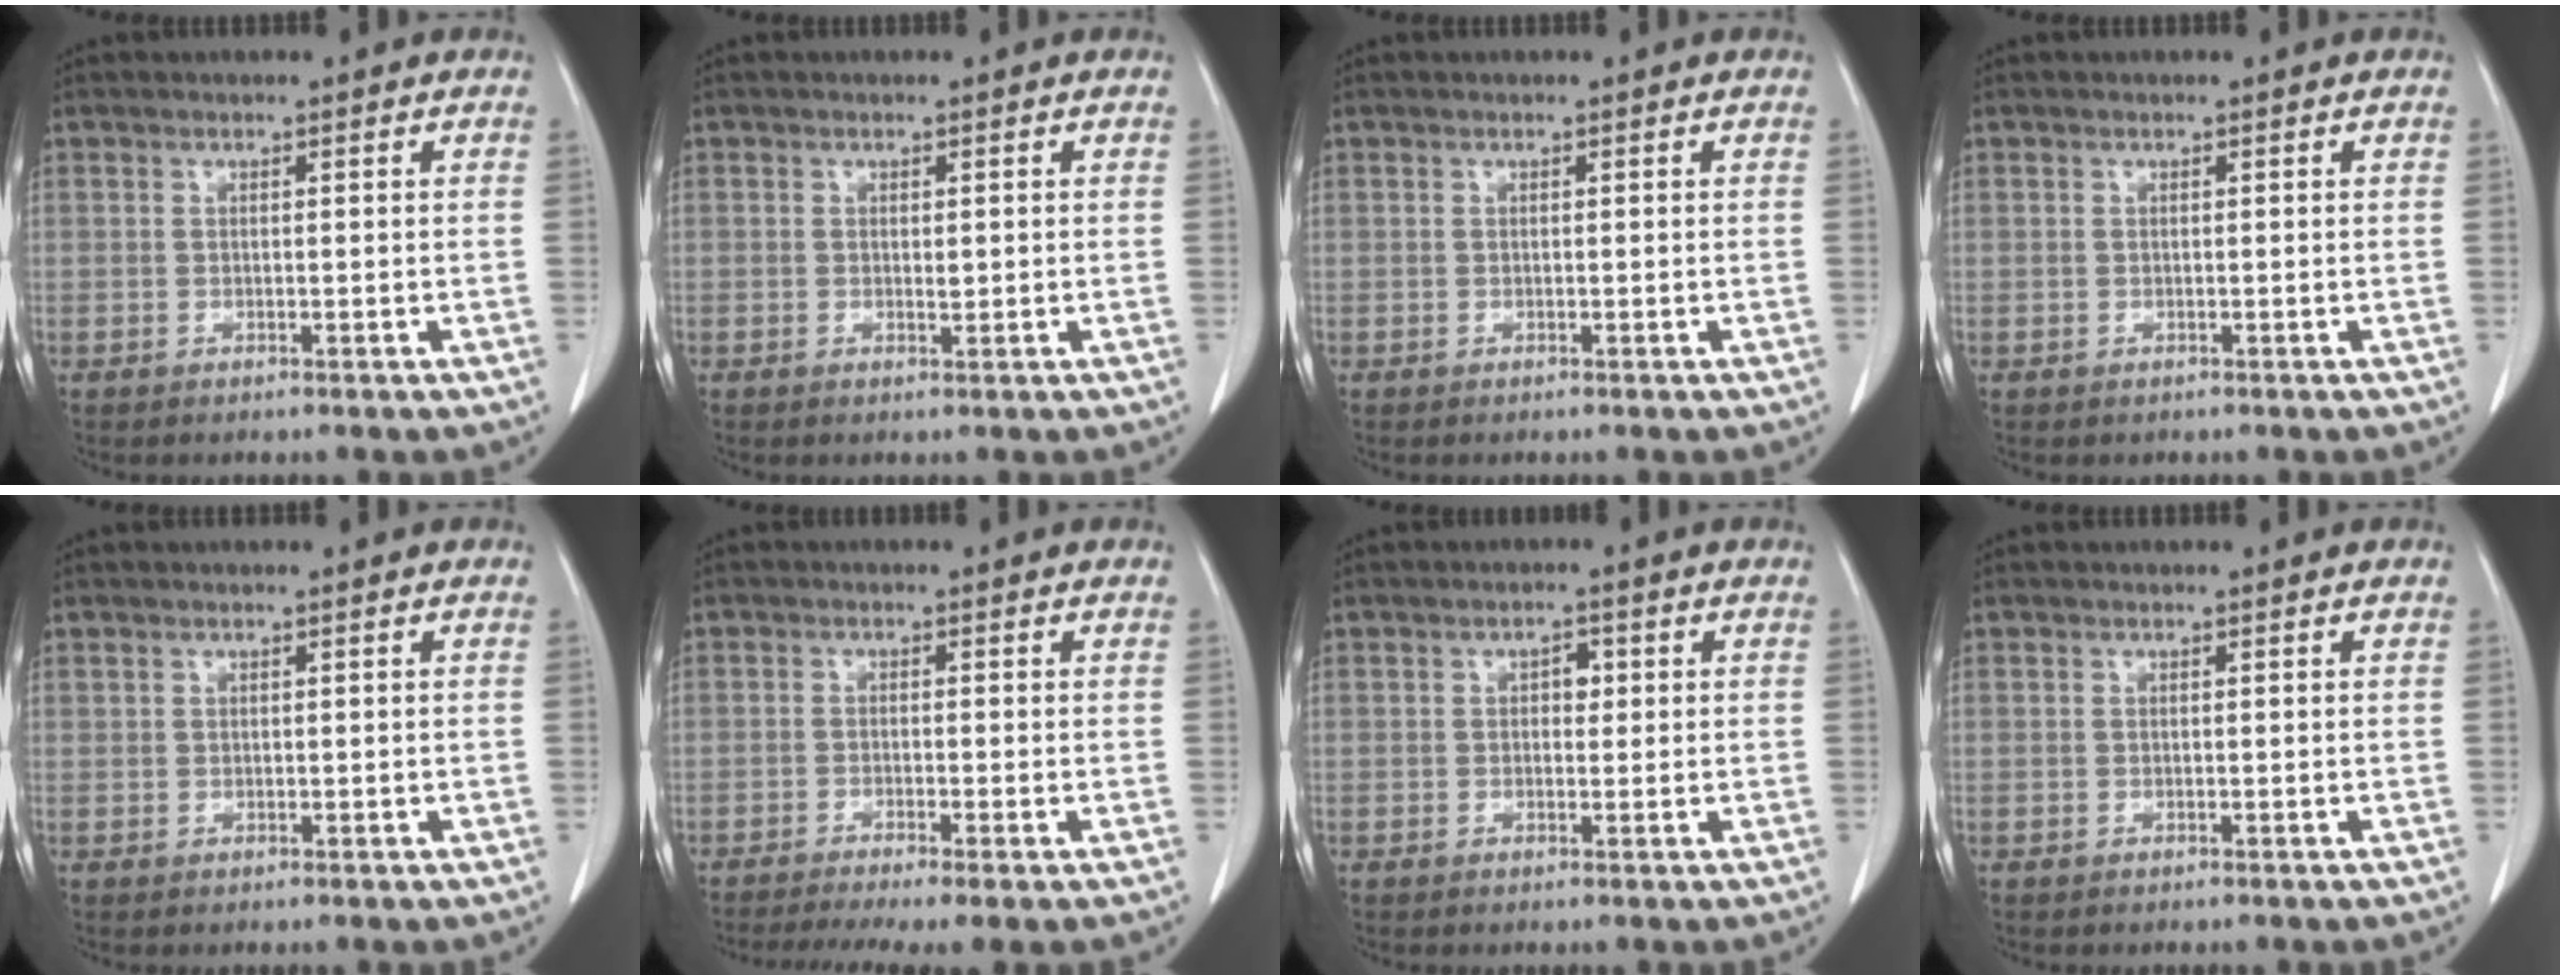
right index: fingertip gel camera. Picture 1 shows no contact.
{"total": 0.9, "force": [0.1, 0.5, 0.7], "torque": [-0.009, -0.001, 0.003]}
{"total": 0.0}
{"total": 0.6, "force": [0.1, 0.6, 0.0], "torque": [0.006, 0.004, 0.000]}
{"total": 0.7, "force": [0.4, 0.5, 0.2], "torque": [0.002, 0.000, 0.009]}
{"total": 7.6, "force": [-5.5, 0.9, 5.2], "torque": [-0.079, -0.012, -0.089]}
{"total": 2.0, "force": [0.5, 1.3, 1.5], "torque": [-0.020, 0.007, 0.006]}
{"total": 0.0}